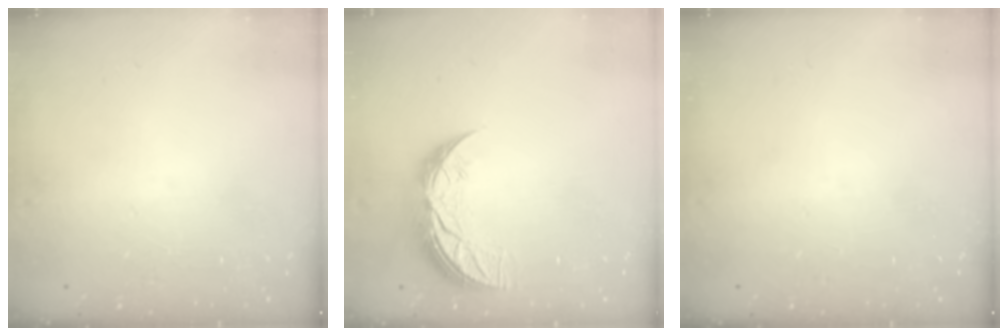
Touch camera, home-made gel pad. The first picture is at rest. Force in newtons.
{"total": 9.0, "press": 9.0, "slide": 0.8}
{"total": 0.0}